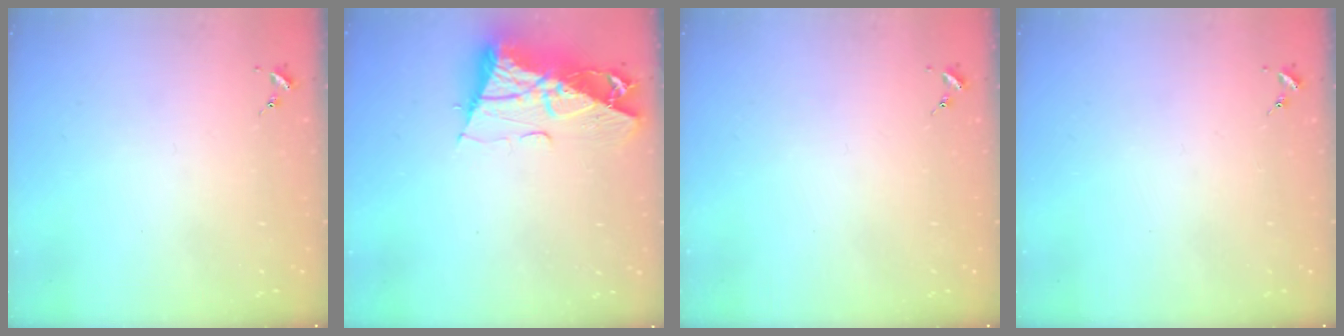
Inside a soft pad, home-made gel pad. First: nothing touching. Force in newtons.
{"total": 12.1, "press": 12.0, "slide": 1.2}
{"total": 0.0}
{"total": 0.0}